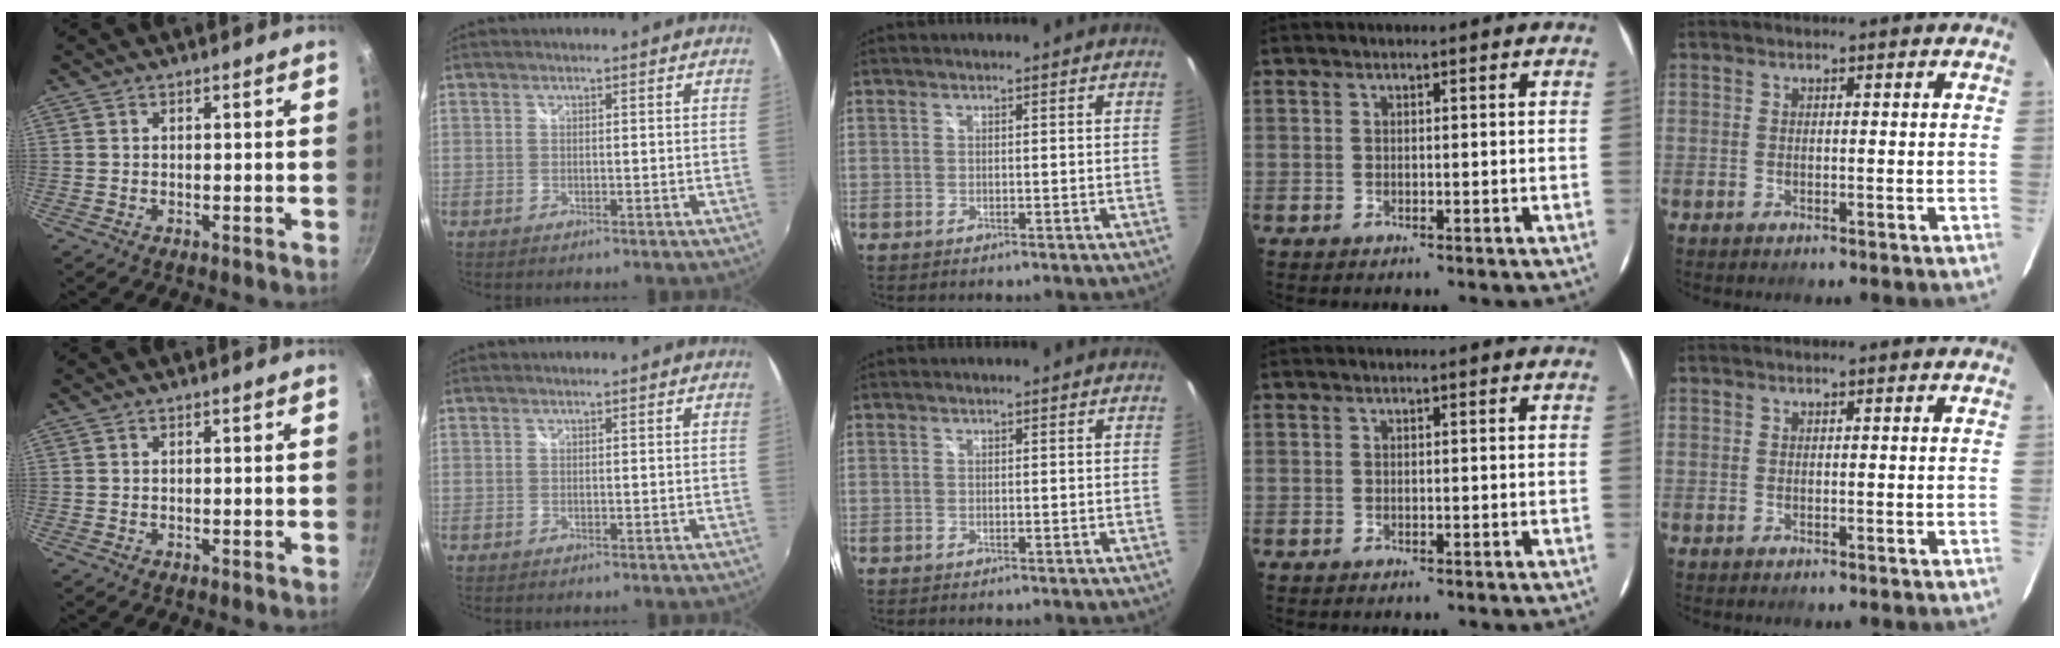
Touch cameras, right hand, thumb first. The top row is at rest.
{}